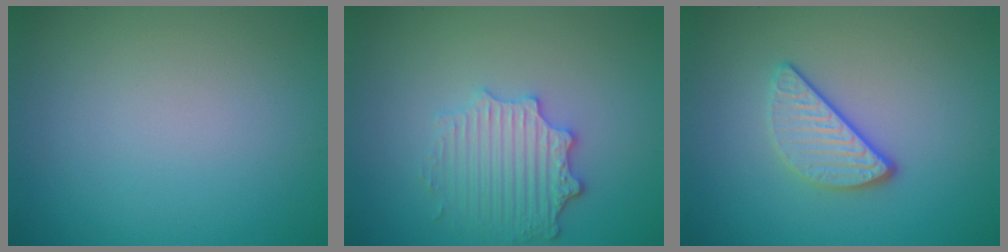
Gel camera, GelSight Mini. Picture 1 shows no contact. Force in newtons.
{"total": 3.8, "press": 3.2, "slide": 2.0}
{"total": 2.9, "press": 2.4, "slide": 1.6}